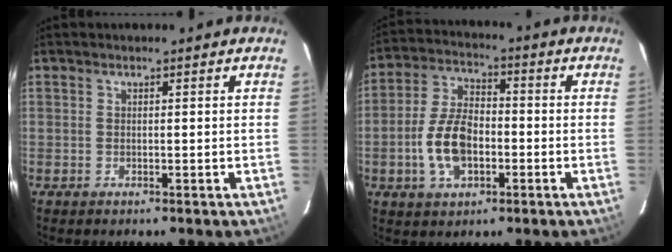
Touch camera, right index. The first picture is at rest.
{"total": 10.8, "force": [-3.0, 6.2, 8.4], "torque": [-0.174, 0.012, -0.050]}